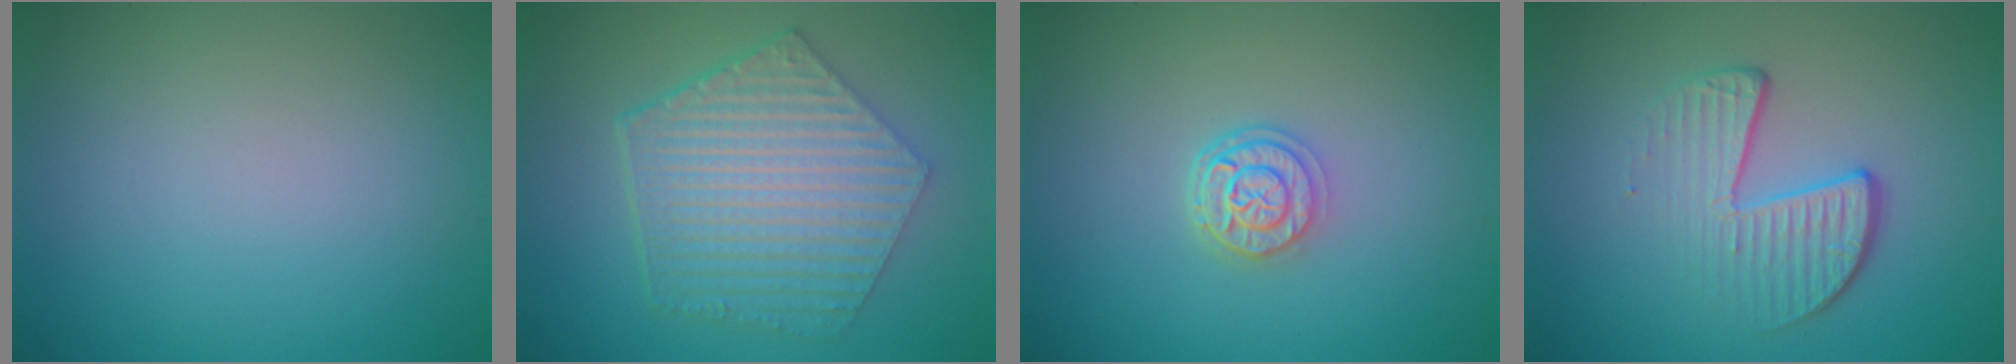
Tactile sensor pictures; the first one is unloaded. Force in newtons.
{"total": 6.9, "press": 5.0, "slide": 4.7}
{"total": 2.7, "press": 2.2, "slide": 1.6}
{"total": 3.9, "press": 2.7, "slide": 2.9}